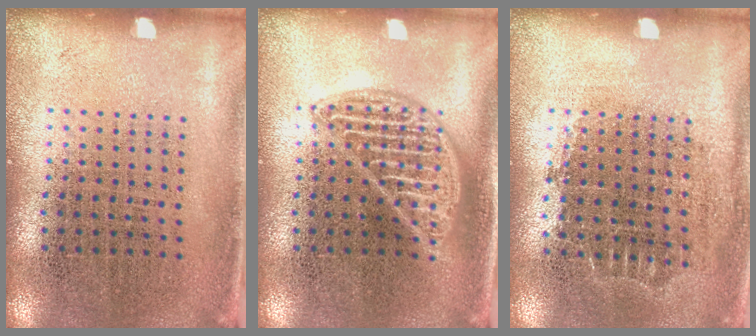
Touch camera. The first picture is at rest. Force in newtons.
{"total": 2.3, "press": 2.2, "slide": 0.3}
{"total": 0.7, "press": 0.7, "slide": 0.2}